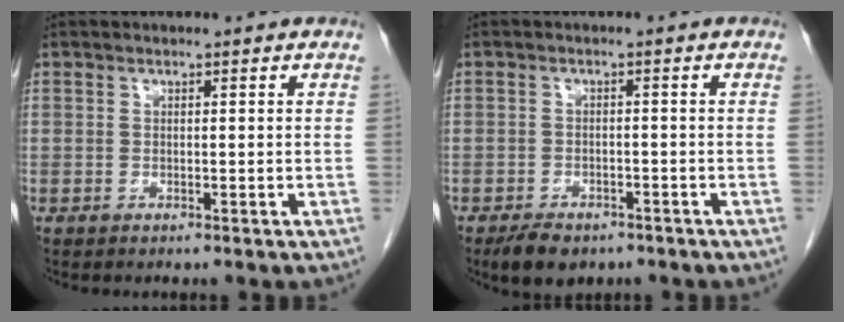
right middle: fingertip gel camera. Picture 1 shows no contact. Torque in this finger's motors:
{"motor_torque": [0.53, -0.33, 0.06, 0.03]}